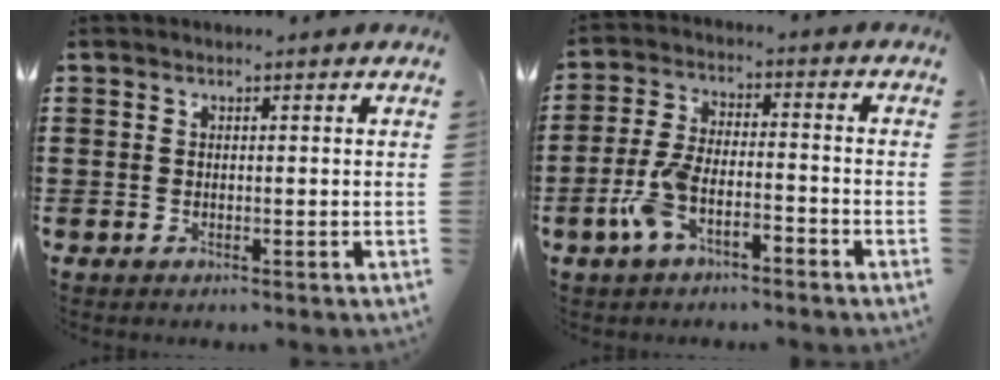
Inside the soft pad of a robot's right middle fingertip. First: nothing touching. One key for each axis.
{"total": 6.6, "fx": -4.1, "fy": 2.2, "fz": 4.7, "tx": -0.114, "ty": -0.002, "tz": -0.083}